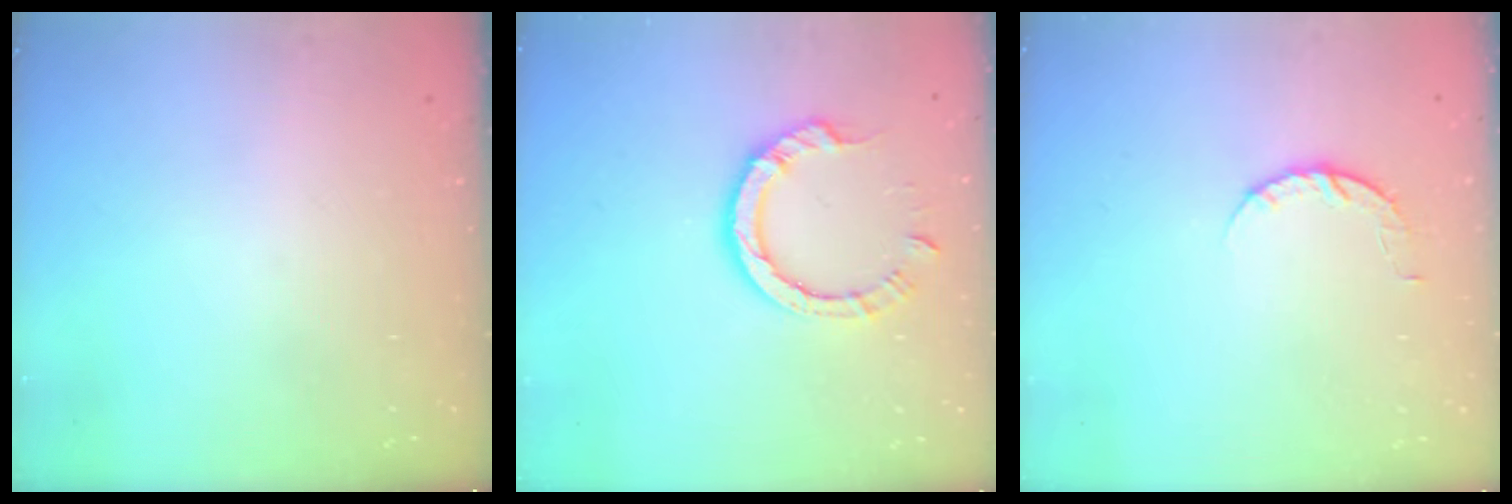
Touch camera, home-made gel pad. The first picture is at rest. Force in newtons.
{"total": 8.5, "press": 8.4, "slide": 1.0}
{"total": 5.2, "press": 5.2, "slide": 0.8}